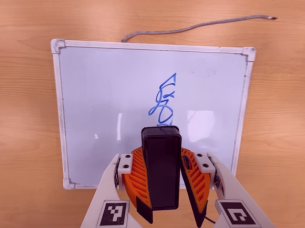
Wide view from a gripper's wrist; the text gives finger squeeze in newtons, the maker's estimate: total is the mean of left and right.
{"total": 10.6, "left": 10.8, "right": 10.3}